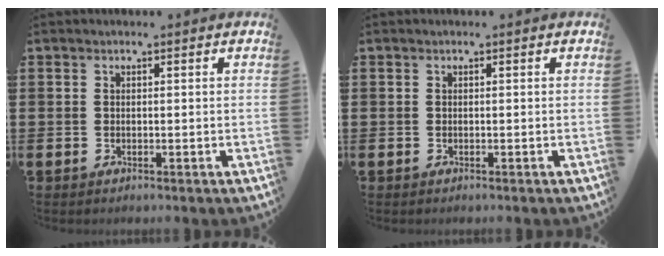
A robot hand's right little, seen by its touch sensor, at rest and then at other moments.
{"total": 0.0}